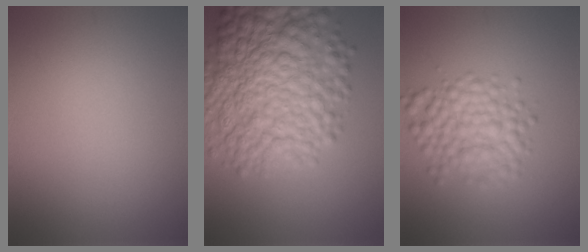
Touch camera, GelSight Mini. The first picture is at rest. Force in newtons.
{"total": 10.6, "press": 10.6, "slide": 0.2}
{"total": 4.5, "press": 4.5, "slide": 0.1}